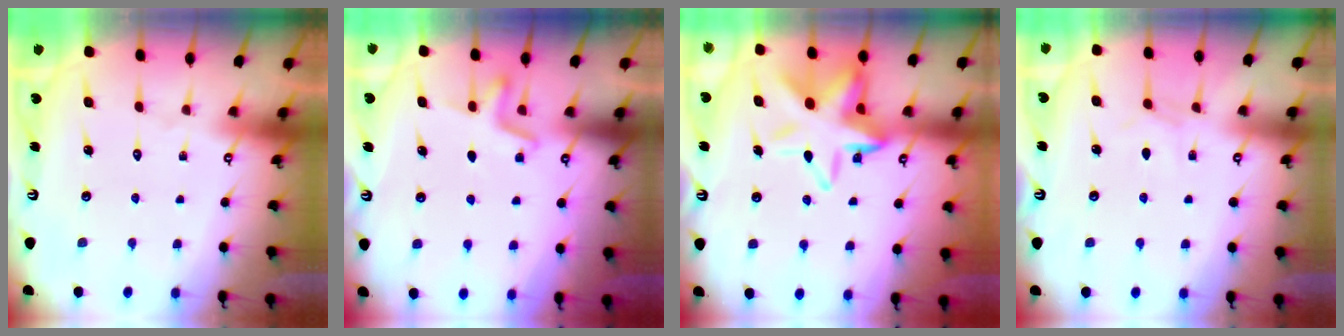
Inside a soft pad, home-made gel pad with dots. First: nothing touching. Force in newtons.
{"total": 3.4, "press": 3.3, "slide": 0.5}
{"total": 13.4, "press": 13.2, "slide": 2.6}
{"total": 3.3, "press": 3.3, "slide": 0.5}